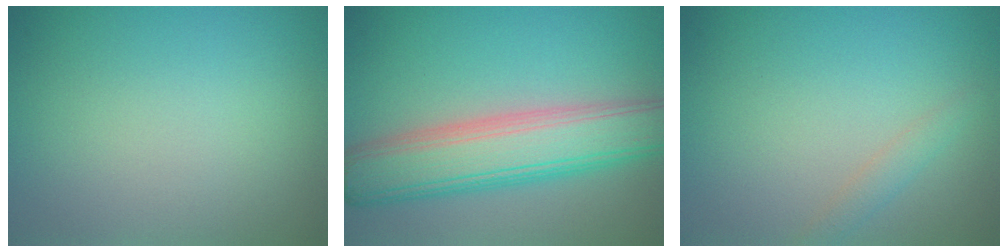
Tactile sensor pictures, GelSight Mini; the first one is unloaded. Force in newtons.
{"total": 7.7, "press": 7.7, "slide": 0.4}
{"total": 1.2, "press": 1.2, "slide": 0.1}